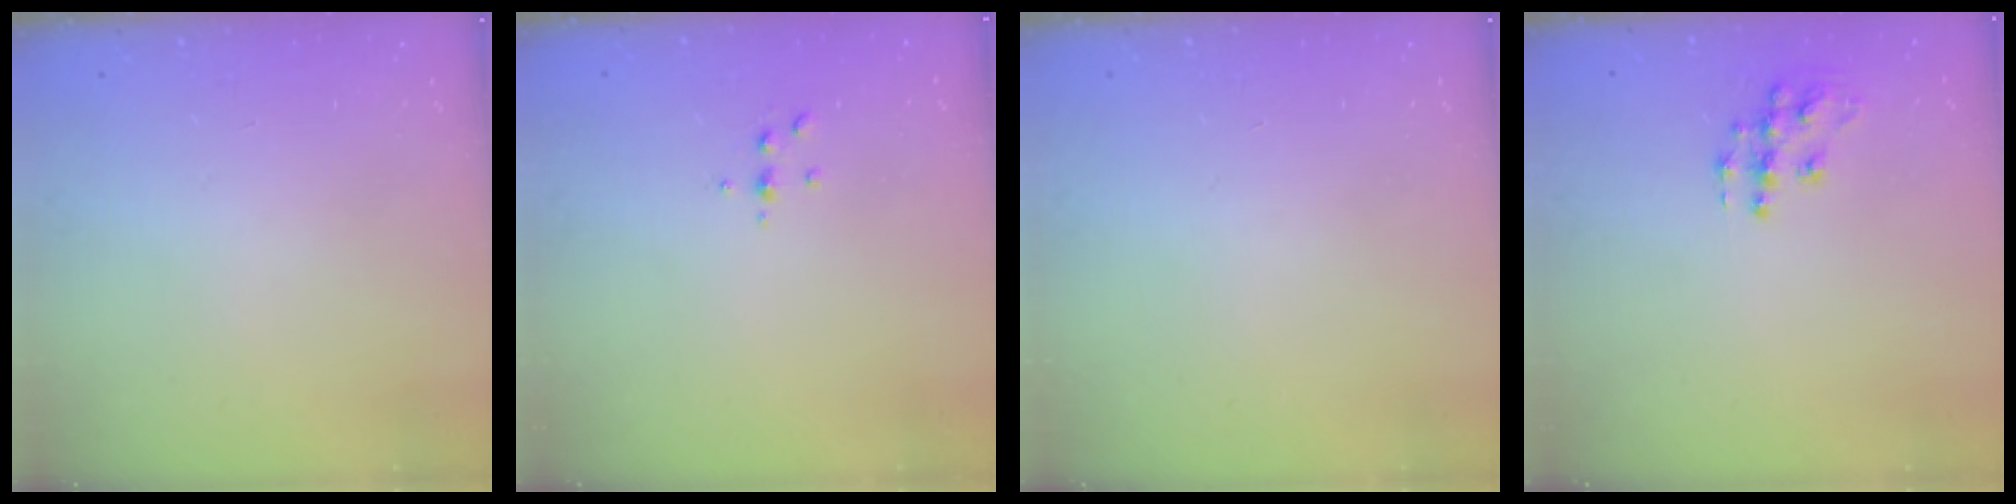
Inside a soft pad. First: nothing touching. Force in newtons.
{"total": 3.6, "press": 3.6, "slide": 0.4}
{"total": 0.0}
{"total": 9.3, "press": 9.3, "slide": 0.4}